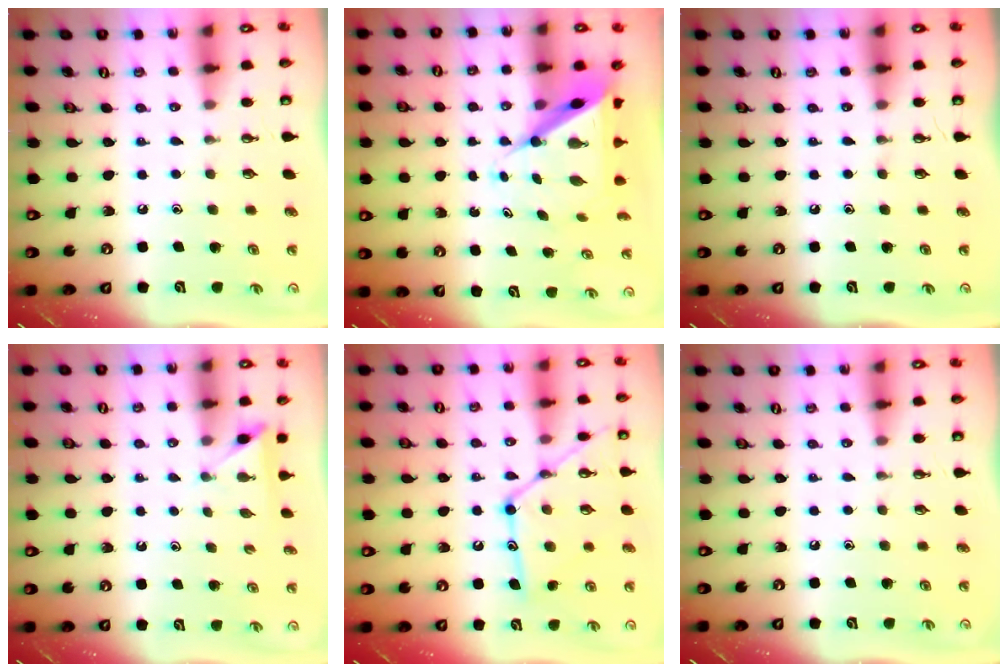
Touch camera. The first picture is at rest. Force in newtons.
{"total": 9.0, "press": 8.9, "slide": 0.8}
{"total": 0.0}
{"total": 2.5, "press": 2.4, "slide": 0.3}
{"total": 16.8, "press": 16.7, "slide": 1.6}
{"total": 0.0}